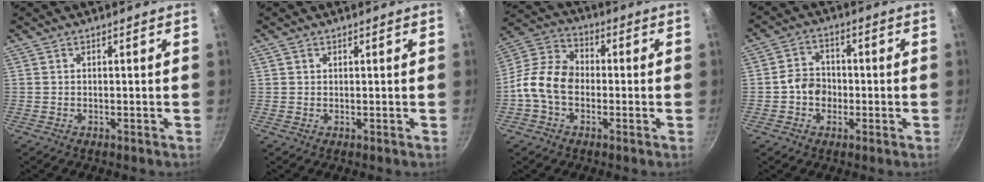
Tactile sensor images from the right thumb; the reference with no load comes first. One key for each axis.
{"total": 0.7, "fx": 0.4, "fy": 0.6, "fz": 0.2, "tx": -0.003, "ty": 0.002, "tz": 0.006}
{"total": 10.8, "fx": -2.2, "fy": 7.9, "fz": 7.1, "tx": -0.112, "ty": 0.032, "tz": -0.065}
{"total": 5.6, "fx": -1.2, "fy": 4.8, "fz": 2.7, "tx": -0.019, "ty": 0.018, "tz": -0.027}